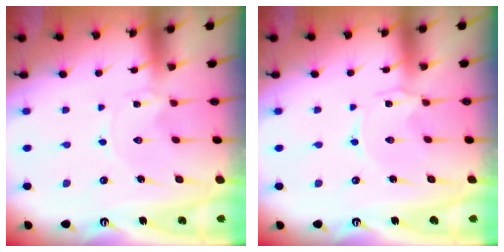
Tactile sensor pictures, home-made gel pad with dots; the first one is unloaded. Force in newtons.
{"total": 0.0}